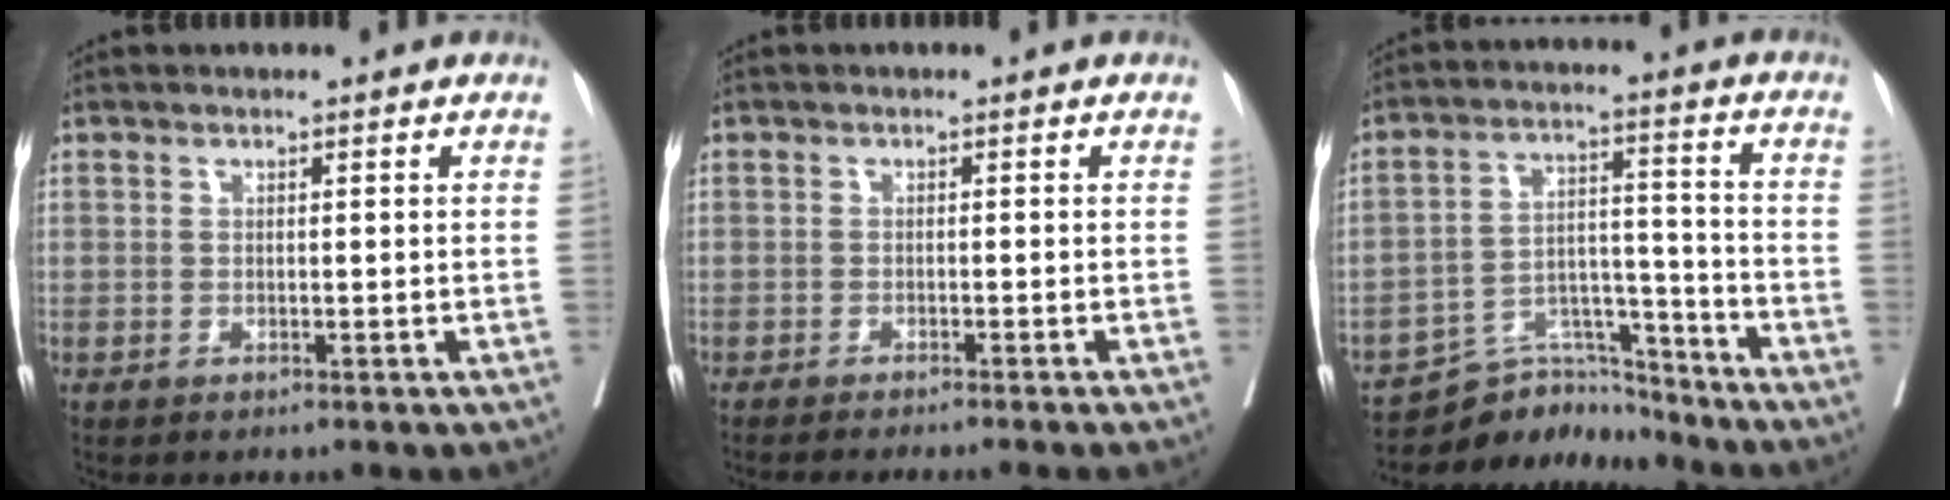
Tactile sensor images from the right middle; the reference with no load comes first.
{"total": 7.5, "force": [-6.6, -1.1, 3.5], "torque": [-0.014, -0.017, -0.090]}
{"total": 8.8, "force": [-8.7, 1.6, -0.4], "torque": [0.011, 0.040, -0.153]}